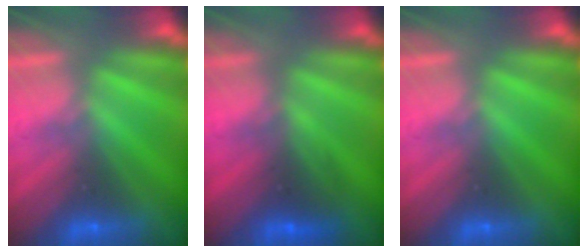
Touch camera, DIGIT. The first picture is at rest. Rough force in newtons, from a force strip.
{"total": 2.6}
{"total": 0.0}